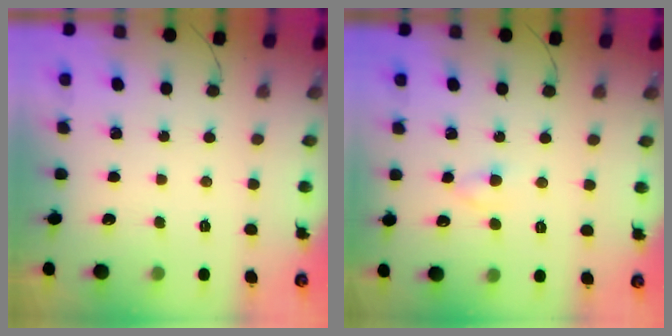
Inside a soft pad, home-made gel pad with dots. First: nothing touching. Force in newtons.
{"total": 1.9, "press": 1.7, "slide": 0.8}